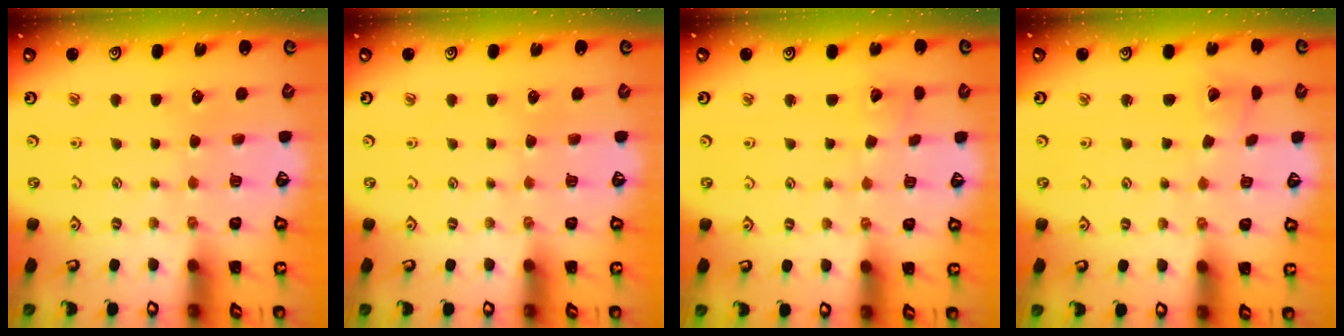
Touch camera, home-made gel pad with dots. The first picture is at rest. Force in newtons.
{"total": 0.0}
{"total": 3.8, "press": 3.8, "slide": 0.4}
{"total": 2.0, "press": 2.0, "slide": 0.3}